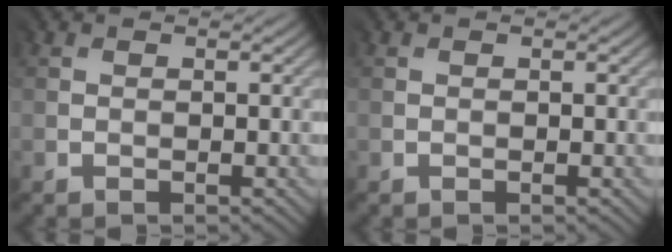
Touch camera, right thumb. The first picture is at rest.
{"total": 0.0}